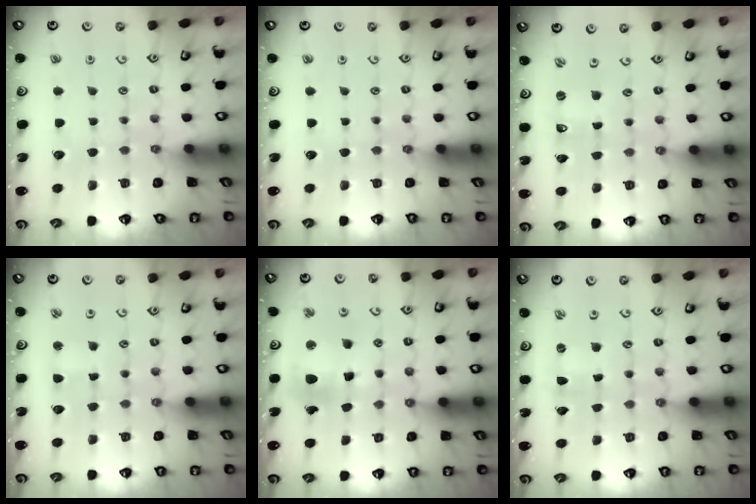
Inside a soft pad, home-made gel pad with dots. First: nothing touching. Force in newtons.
{"total": 0.0}
{"total": 0.6, "press": 0.6, "slide": 0.0}
{"total": 1.8, "press": 1.8, "slide": 0.4}
{"total": 12.3, "press": 12.2, "slide": 1.6}
{"total": 0.0}